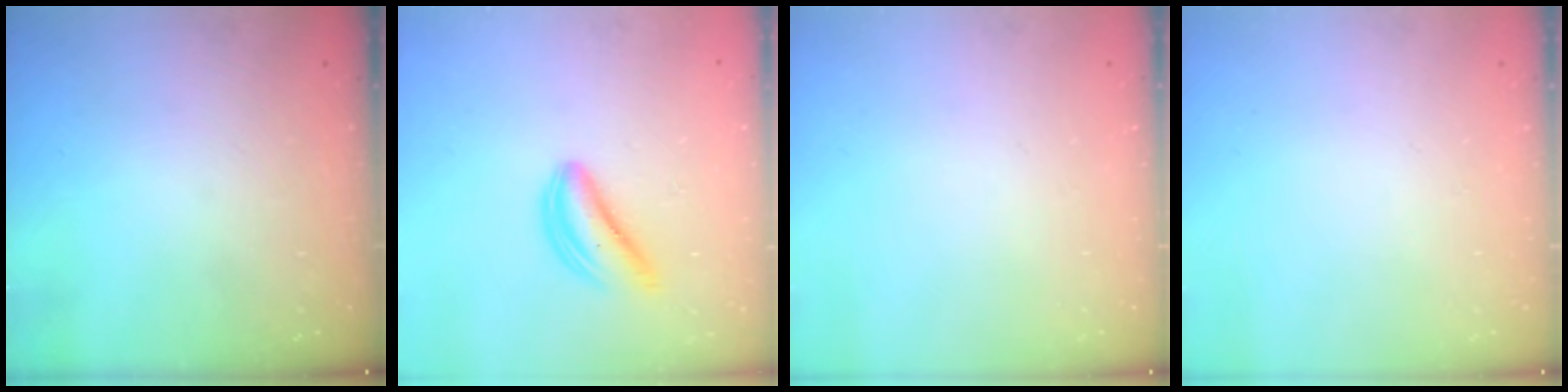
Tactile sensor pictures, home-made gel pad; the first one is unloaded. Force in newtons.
{"total": 5.6, "press": 5.6, "slide": 0.5}
{"total": 0.0}
{"total": 0.0}